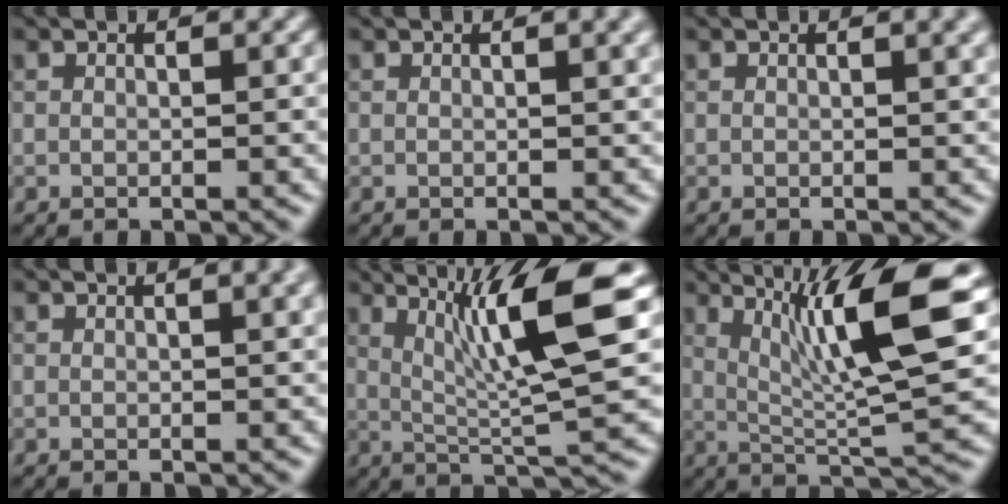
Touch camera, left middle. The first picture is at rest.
{"total": 2.1, "force": [0.9, 0.8, 1.7], "torque": [-0.015, 0.005, 0.007]}
{"total": 2.1, "force": [0.9, 0.8, 1.7], "torque": [-0.014, 0.005, 0.007]}
{"total": 2.5, "force": [1.0, 0.9, 2.1], "torque": [-0.018, 0.005, 0.007]}
{"total": 9.9, "force": [3.4, 1.6, 9.2], "torque": [-0.145, 0.001, 0.060]}
{"total": 11.0, "force": [3.9, 1.9, 10.1], "torque": [-0.163, 0.001, 0.072]}